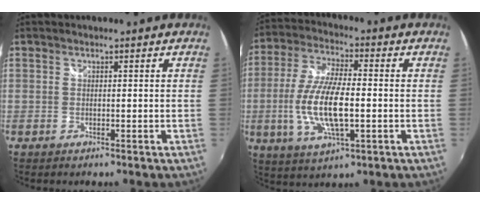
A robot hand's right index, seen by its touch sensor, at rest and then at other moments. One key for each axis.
{"total": 13.4, "fx": -2.2, "fy": 4.4, "fz": 12.5, "tx": -0.259, "ty": -0.004, "tz": -0.042}